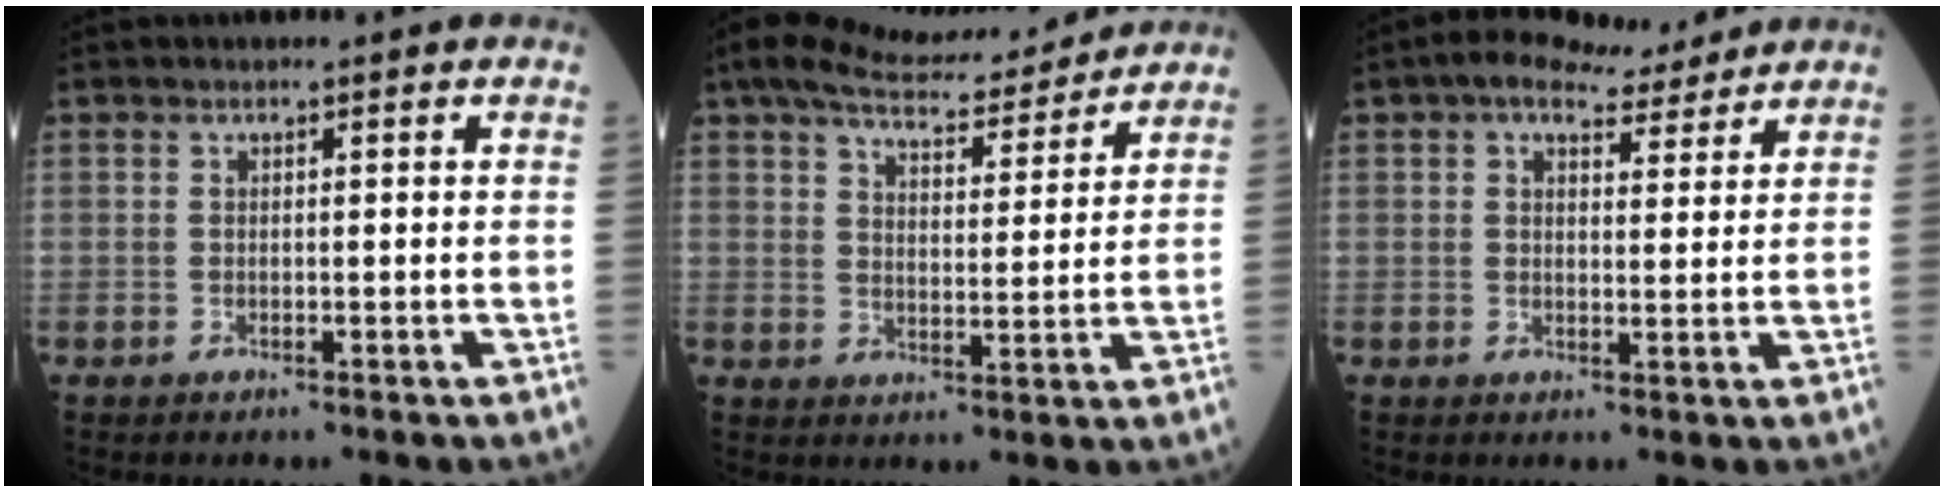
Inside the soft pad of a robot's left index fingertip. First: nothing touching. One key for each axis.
{"total": 13.2, "fx": 11.9, "fy": 2.4, "fz": 5.0, "tx": -0.085, "ty": 0.020, "tz": 0.175}
{"total": 7.0, "fx": 5.6, "fy": 2.6, "fz": 3.3, "tx": -0.051, "ty": 0.026, "tz": 0.083}